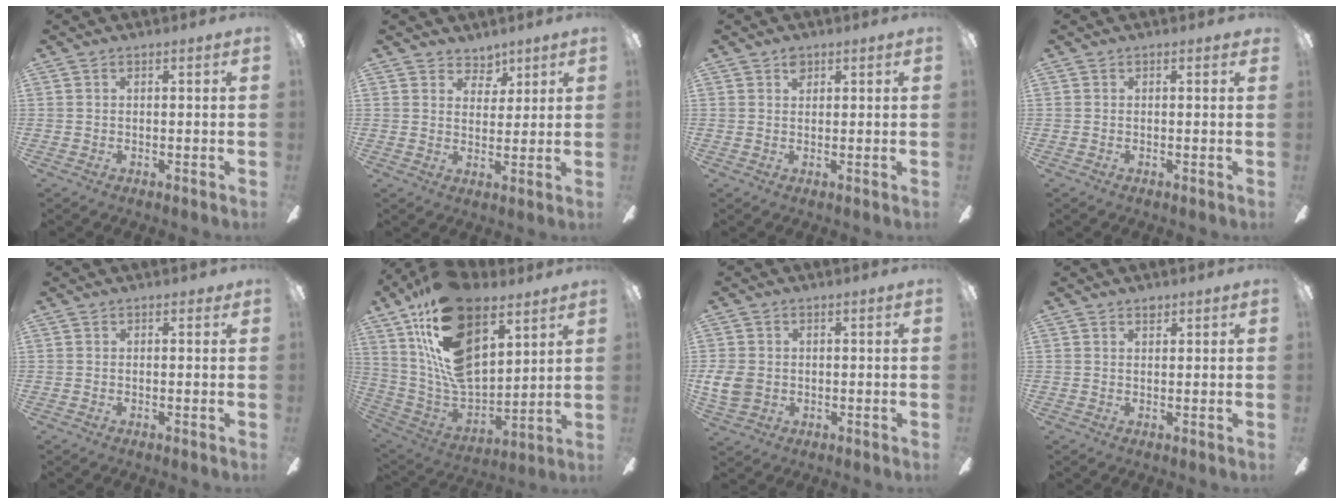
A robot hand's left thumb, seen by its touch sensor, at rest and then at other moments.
{"total": 4.9, "force": [3.8, 3.1, 0.6], "torque": [-0.004, -0.021, 0.066]}
{"total": 2.2, "force": [1.5, 1.3, 1.0], "torque": [-0.007, -0.005, 0.024]}
{"total": 0.0}
{"total": 0.6, "force": [0.1, 0.5, 0.4], "torque": [-0.007, 0.003, 0.001]}
{"total": 23.5, "force": [12.3, 12.9, 15.3], "torque": [-0.307, -0.065, 0.217]}
{"total": 6.3, "force": [-0.2, 5.2, 3.6], "torque": [-0.091, 0.009, -0.001]}
{"total": 1.5, "force": [1.2, 0.7, 0.5], "torque": [-0.003, -0.003, 0.021]}